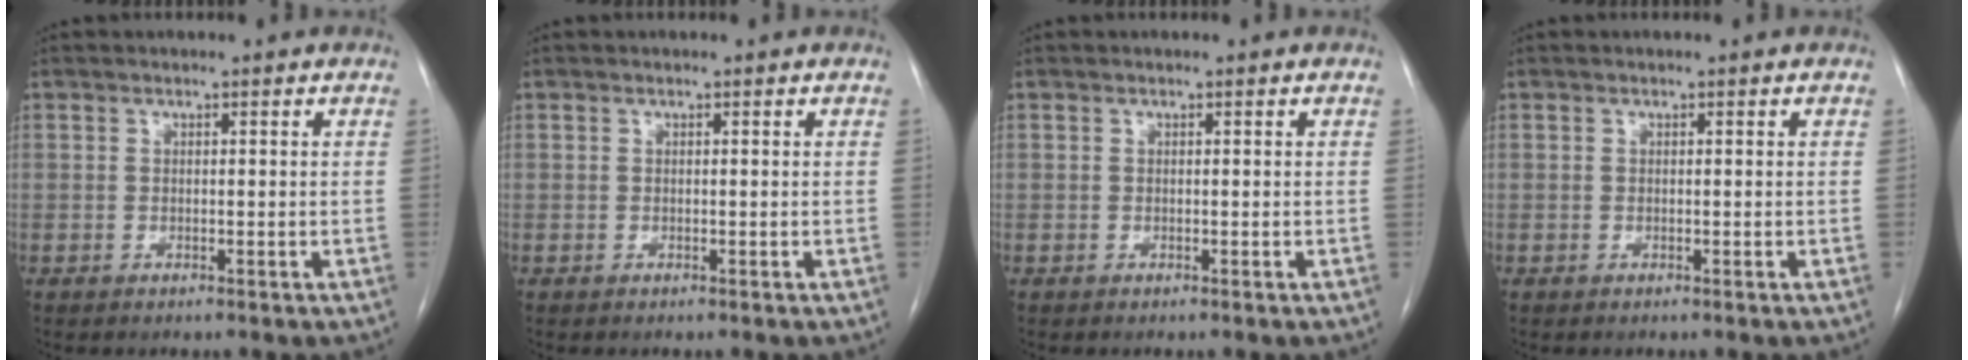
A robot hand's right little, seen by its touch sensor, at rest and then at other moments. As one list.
[{"total": 0.0}, {"total": 0.0}, {"total": 0.0}]